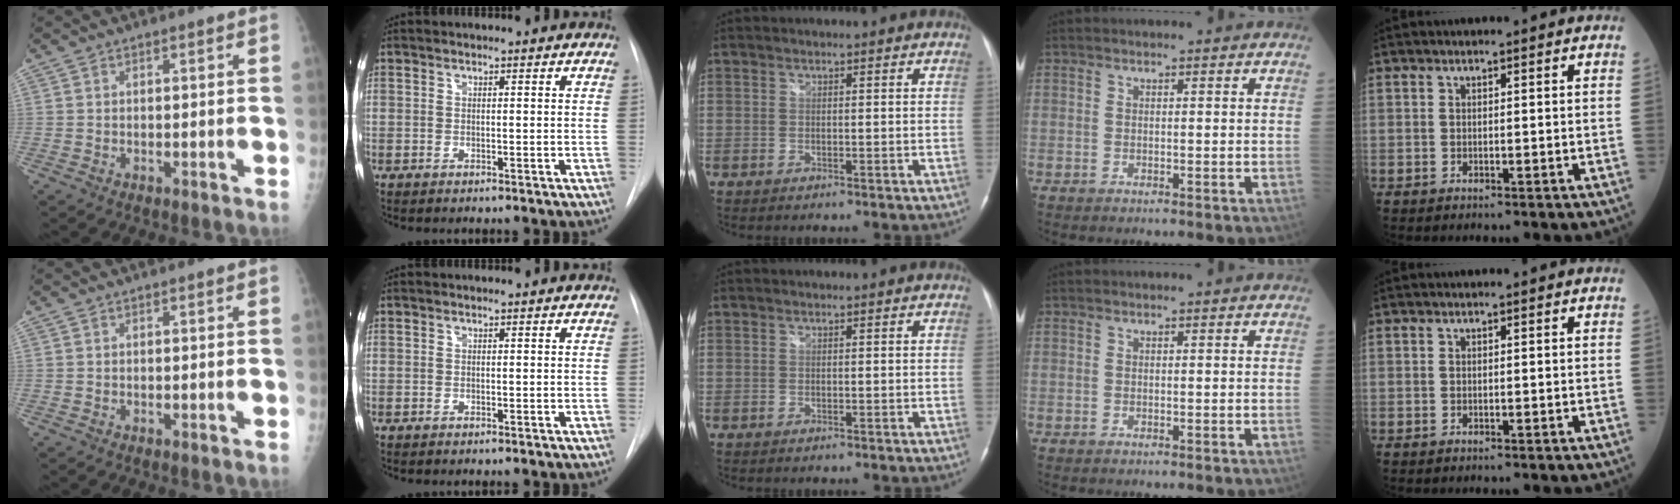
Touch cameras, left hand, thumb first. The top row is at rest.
{}